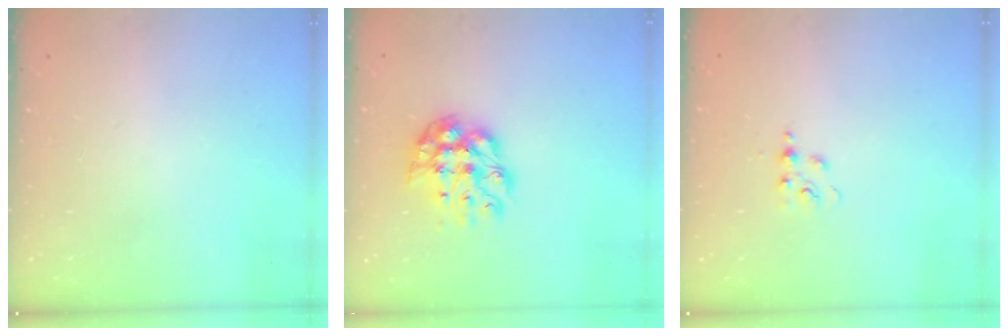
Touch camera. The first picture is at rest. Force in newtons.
{"total": 10.3, "press": 10.3, "slide": 0.9}
{"total": 4.8, "press": 4.8, "slide": 0.6}